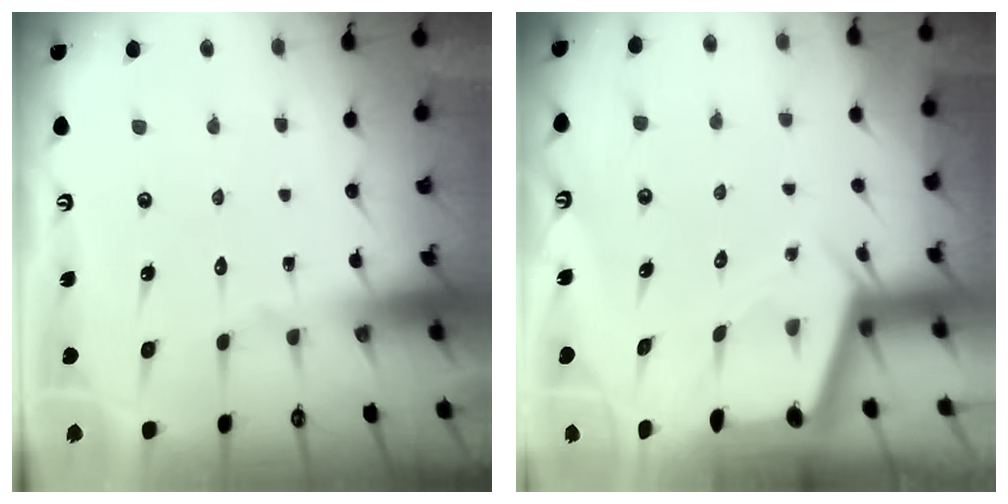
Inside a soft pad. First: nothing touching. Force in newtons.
{"total": 2.5, "press": 2.5, "slide": 0.3}